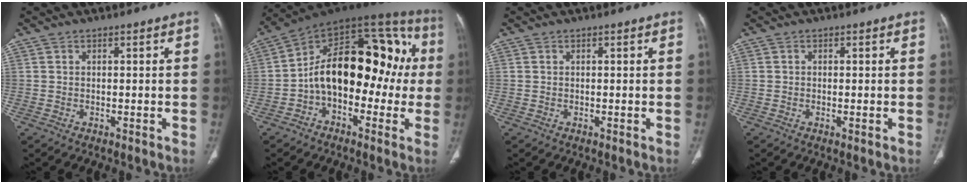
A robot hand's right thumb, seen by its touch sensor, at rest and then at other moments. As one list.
[{"total": 22.6, "force": [-0.9, 13.3, 18.2], "torque": [-0.233, 0.063, -0.026]}, {"total": 0.0}, {"total": 0.7, "force": [-0.2, 0.2, 0.7], "torque": [-0.015, -0.003, -0.003]}]